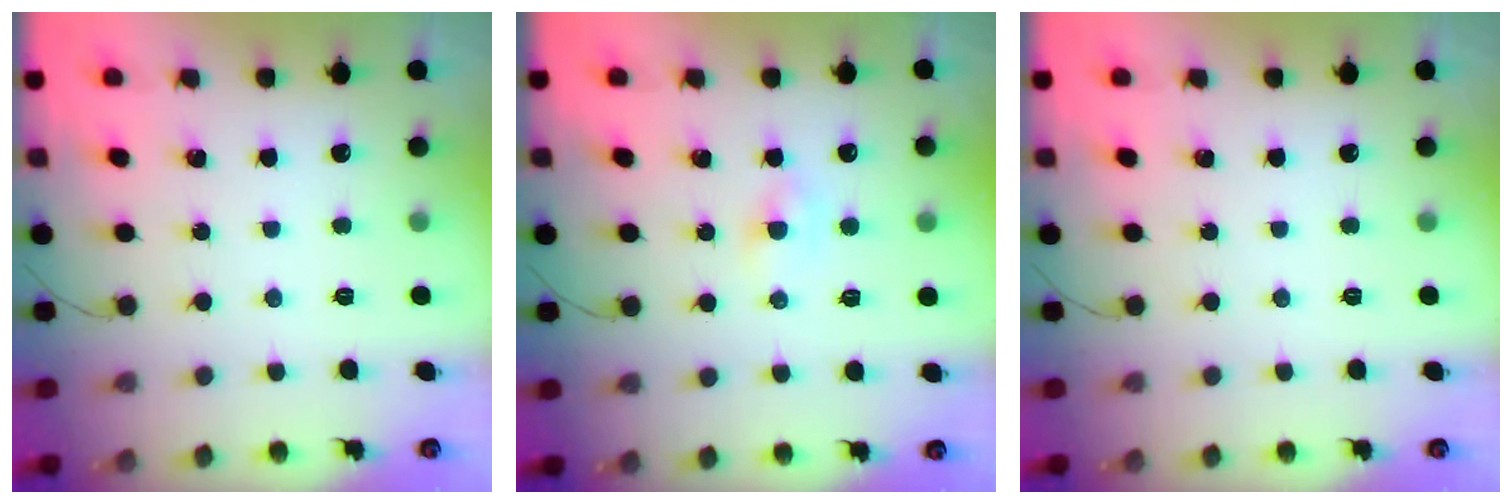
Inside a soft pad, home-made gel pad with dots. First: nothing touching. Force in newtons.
{"total": 1.8, "press": 1.7, "slide": 0.7}
{"total": 0.0}